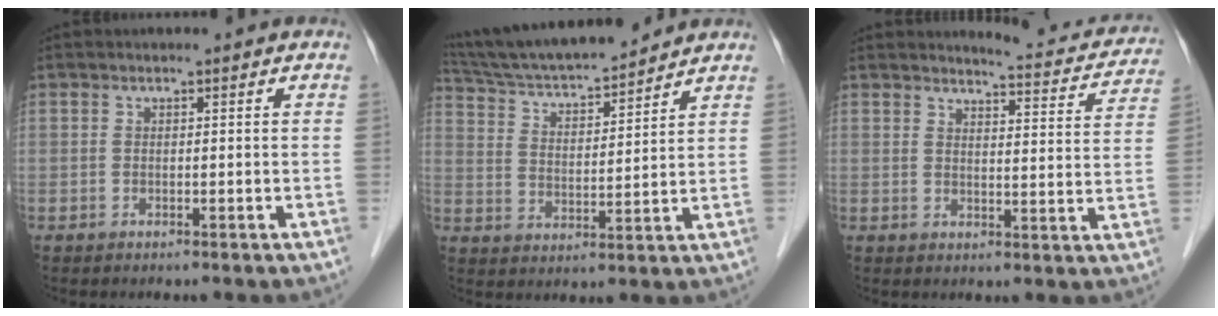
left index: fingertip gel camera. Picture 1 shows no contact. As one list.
[{"total": 15.7, "force": [14.3, 1.6, 6.3], "torque": [-0.114, 0.011, 0.244]}, {"total": 9.3, "force": [9.1, 1.1, 1.5], "torque": [-0.010, -0.030, 0.090]}]